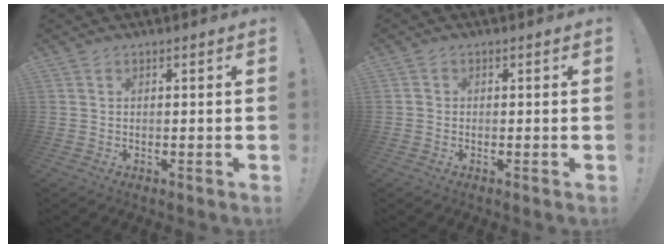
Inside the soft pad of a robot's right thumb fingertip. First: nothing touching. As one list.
[{"total": 0.9, "force": [-0.4, 0.7, 0.3], "torque": [-0.003, 0.002, -0.007]}]